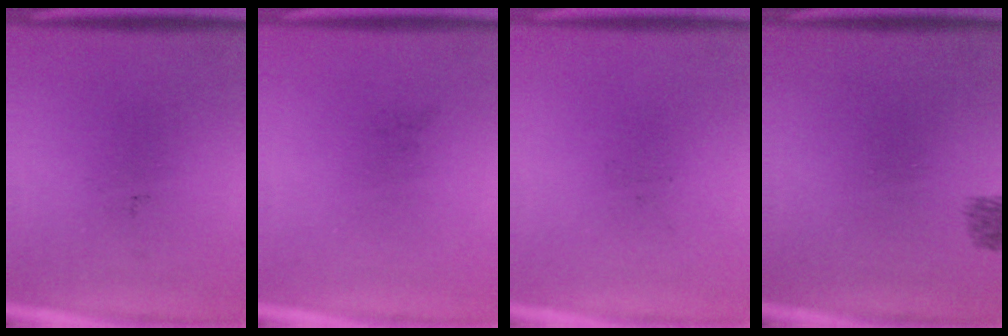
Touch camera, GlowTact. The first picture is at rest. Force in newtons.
{"total": 0.0}
{"total": 0.0}
{"total": 1.9}